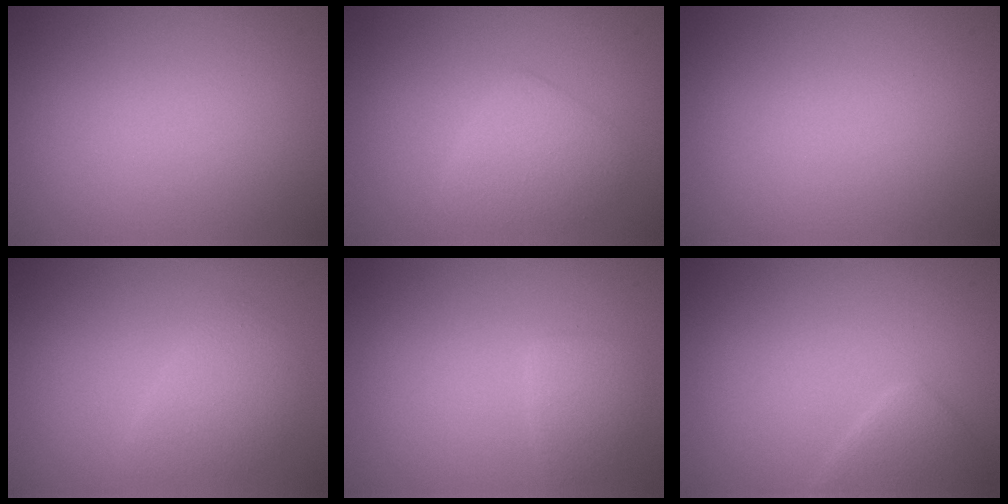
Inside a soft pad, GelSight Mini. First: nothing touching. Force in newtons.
{"total": 2.6, "press": 2.6, "slide": 0.0}
{"total": 0.0}
{"total": 2.4, "press": 2.4, "slide": 0.2}
{"total": 1.7, "press": 1.7, "slide": 0.1}
{"total": 2.2, "press": 2.2, "slide": 0.2}